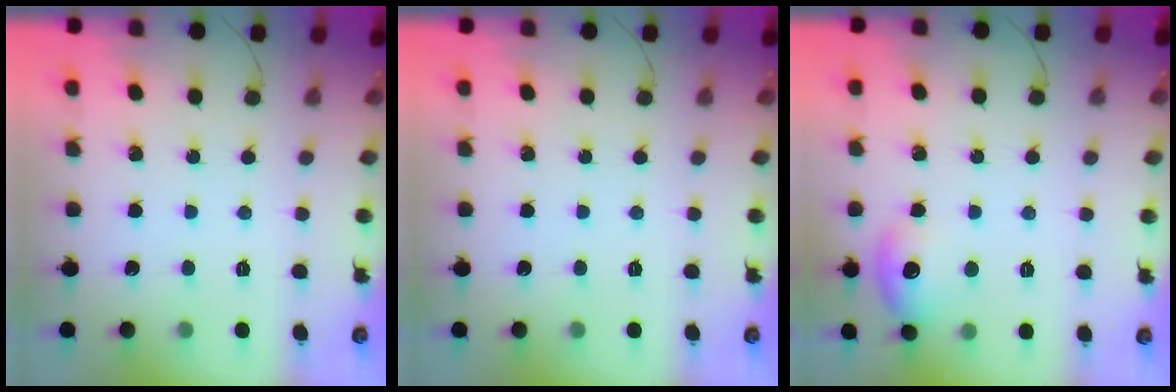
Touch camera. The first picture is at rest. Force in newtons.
{"total": 0.0}
{"total": 9.2, "press": 8.2, "slide": 4.0}